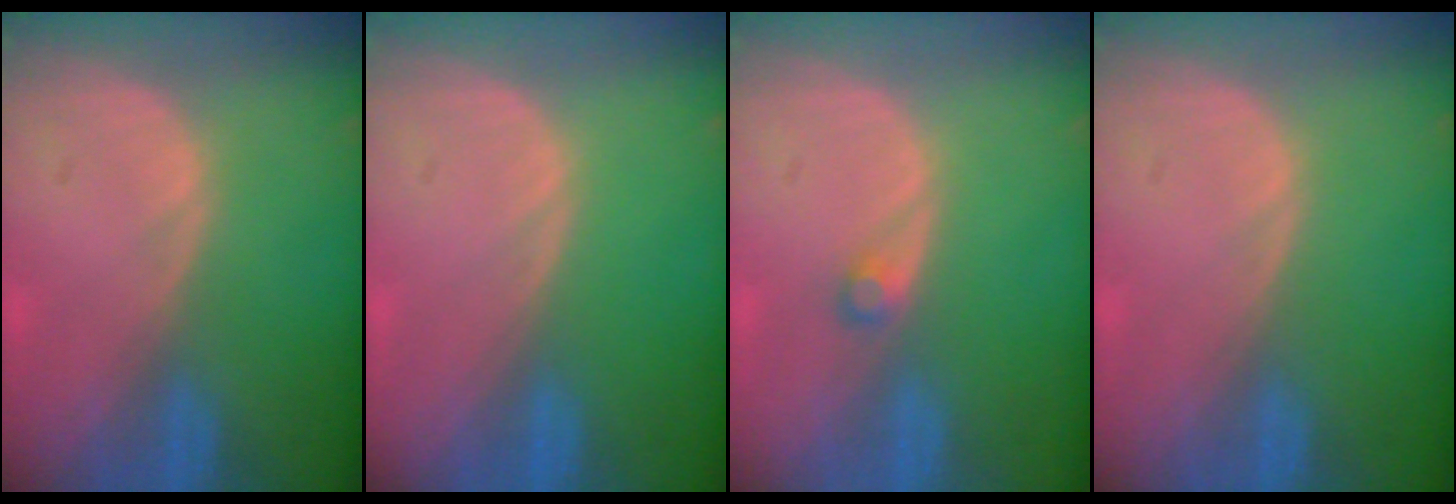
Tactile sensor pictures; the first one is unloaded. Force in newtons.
{"total": 0.0}
{"total": 1.3, "press": 1.2, "slide": 0.3}
{"total": 0.0}